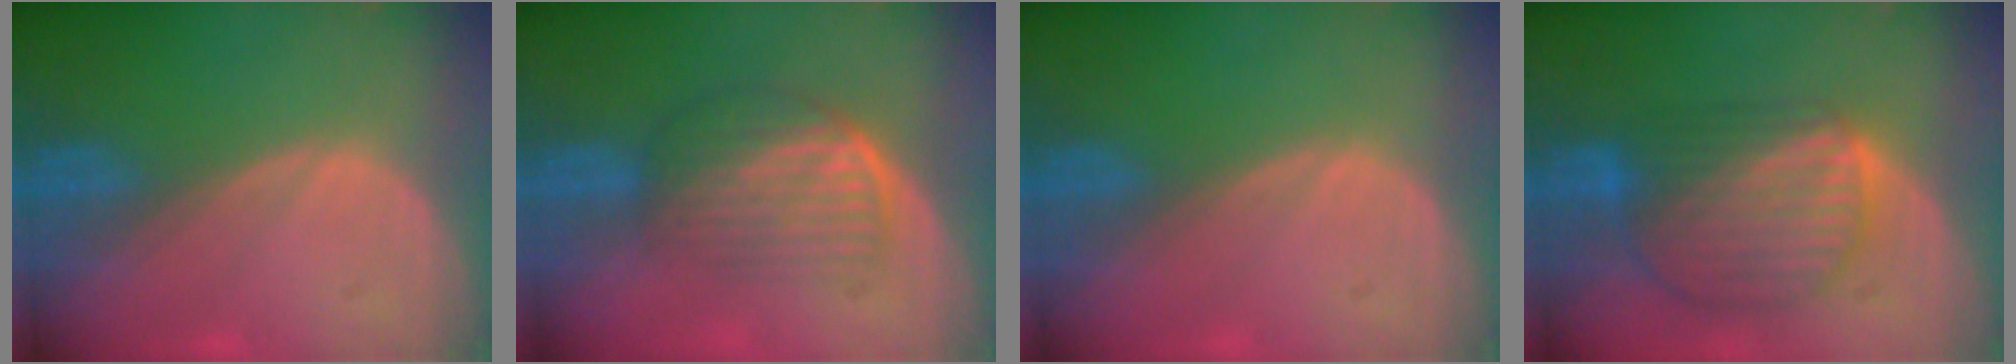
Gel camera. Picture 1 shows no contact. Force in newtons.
{"total": 7.1, "press": 6.0, "slide": 3.8}
{"total": 0.0}
{"total": 9.4, "press": 8.0, "slide": 5.0}